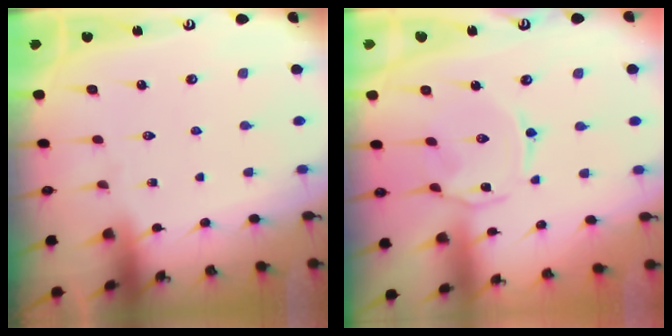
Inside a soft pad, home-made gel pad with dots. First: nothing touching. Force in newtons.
{"total": 2.1, "press": 2.0, "slide": 0.6}